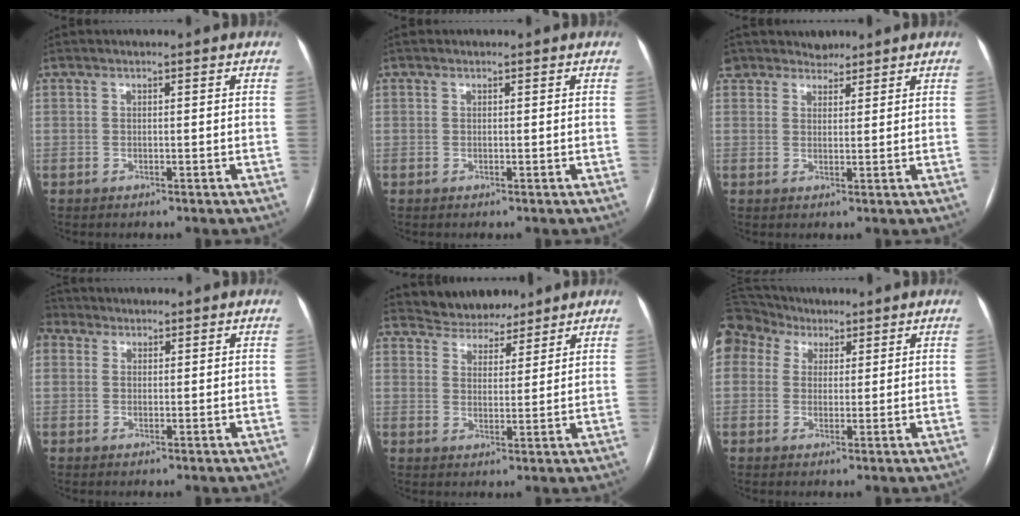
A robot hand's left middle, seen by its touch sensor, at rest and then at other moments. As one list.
[{"total": 1.3, "force": [-0.6, -1.0, -0.6], "torque": [0.014, -0.007, -0.011]}, {"total": 4.7, "force": [3.9, 2.5, -0.5], "torque": [0.018, 0.015, 0.063]}, {"total": 3.2, "force": [1.6, 2.5, 1.2], "torque": [-0.040, 0.019, 0.034]}, {"total": 6.7, "force": [6.2, 2.5, 0.5], "torque": [-0.008, 0.010, 0.097]}, {"total": 8.8, "force": [5.4, 6.4, 2.7], "torque": [-0.078, 0.049, 0.104]}]